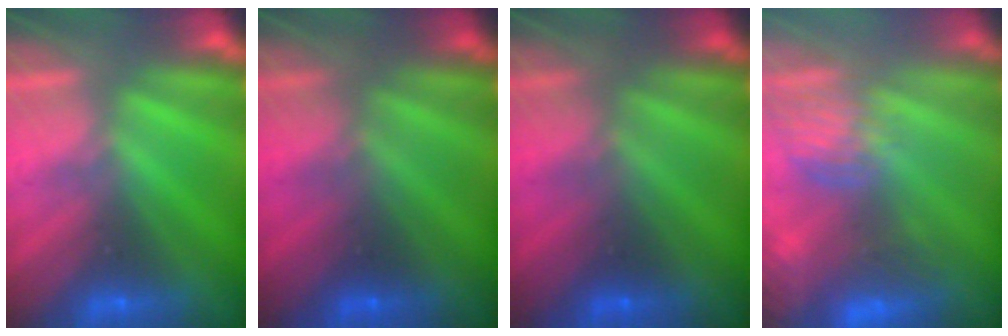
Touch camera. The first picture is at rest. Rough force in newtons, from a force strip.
{"total": 1.7}
{"total": 1.7}
{"total": 5.0}